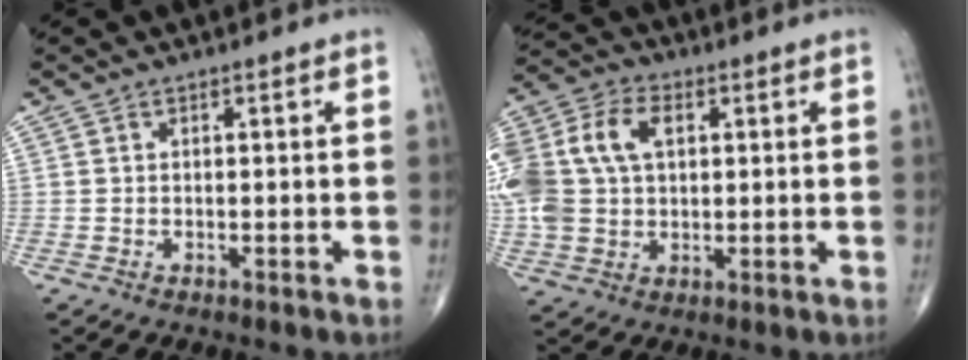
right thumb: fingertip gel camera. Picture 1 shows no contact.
{"total": 21.3, "force": [4.6, 14.8, 14.6], "torque": [-0.355, 0.042, 0.090]}